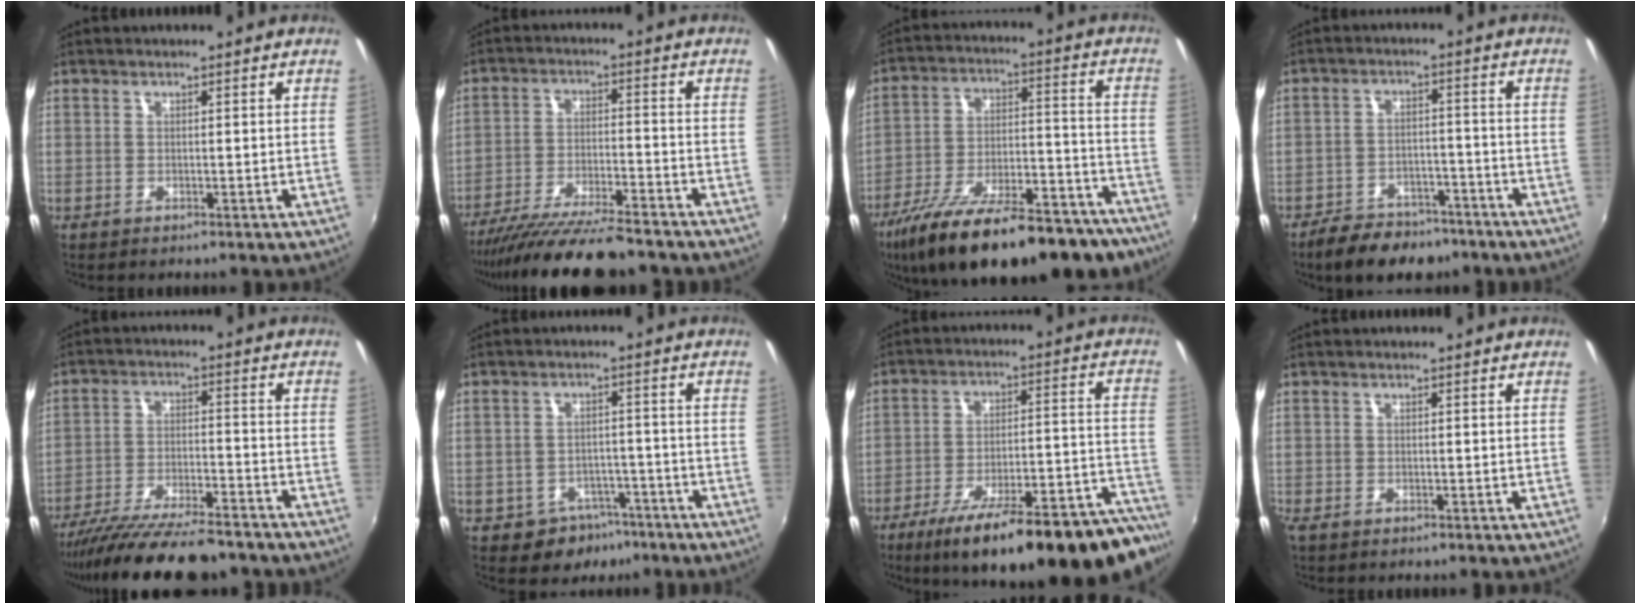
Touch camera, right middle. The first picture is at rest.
{"total": 15.6, "force": [-13.6, 1.5, 7.5], "torque": [-0.156, -0.037, -0.224]}
{"total": 30.0, "force": [-22.4, 10.6, 16.8], "torque": [-0.280, -0.026, -0.315]}
{"total": 10.9, "force": [-8.5, 5.3, 4.4], "torque": [-0.106, 0.007, -0.123]}
{"total": 17.4, "force": [-15.0, 3.0, 8.4], "torque": [-0.168, -0.040, -0.239]}
{"total": 6.6, "force": [-4.3, 4.9, 1.4], "torque": [-0.032, 0.019, -0.046]}
{"total": 28.7, "force": [-23.3, 4.9, 16.0], "torque": [-0.214, -0.034, -0.325]}
{"total": 0.7, "force": [-0.6, 0.3, 0.3], "torque": [-0.007, -0.004, -0.013]}